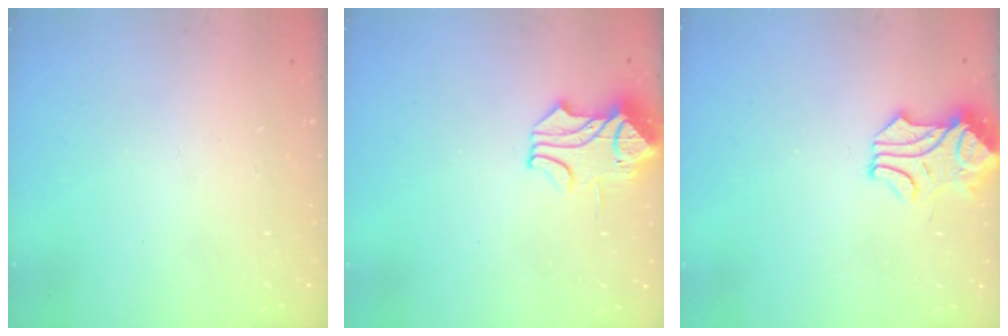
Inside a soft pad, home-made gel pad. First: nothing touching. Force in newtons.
{"total": 0.9, "press": 0.7, "slide": 0.5}
{"total": 0.6, "press": 0.5, "slide": 0.2}